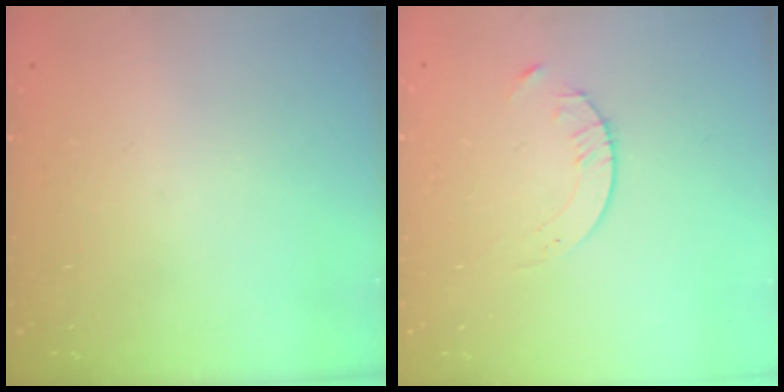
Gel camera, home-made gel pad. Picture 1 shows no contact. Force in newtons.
{"total": 4.1, "press": 4.0, "slide": 0.5}